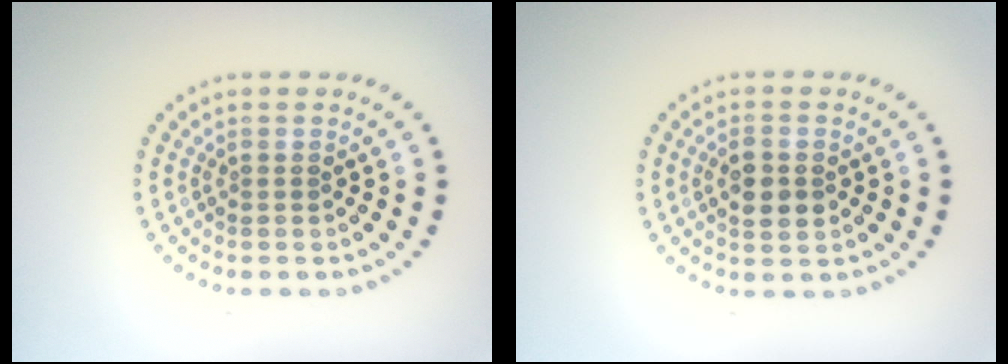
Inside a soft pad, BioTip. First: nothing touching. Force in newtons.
{"total": 2.5, "press": 2.5, "slide": 0.2}